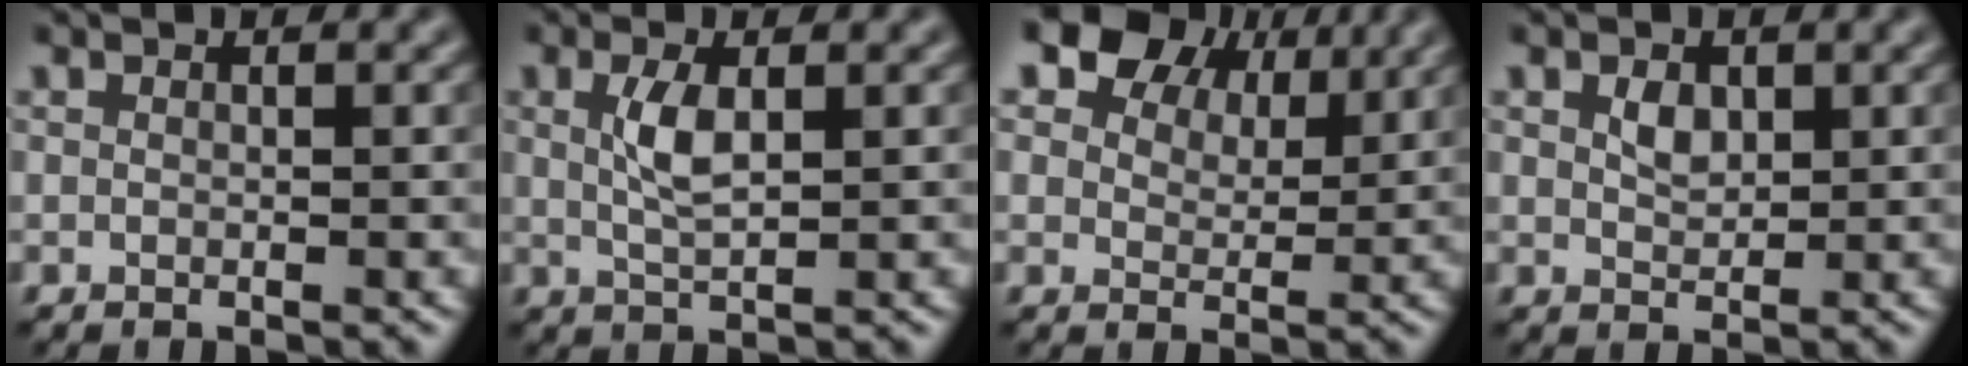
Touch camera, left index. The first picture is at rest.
{"total": 2.8, "force": [0.7, 1.0, 2.5], "torque": [-0.058, 0.003, 0.013]}
{"total": 7.9, "force": [5.3, 4.6, 3.5], "torque": [-0.073, 0.007, 0.090]}
{"total": 1.6, "force": [0.7, 1.1, 1.0], "torque": [-0.020, 0.001, 0.014]}